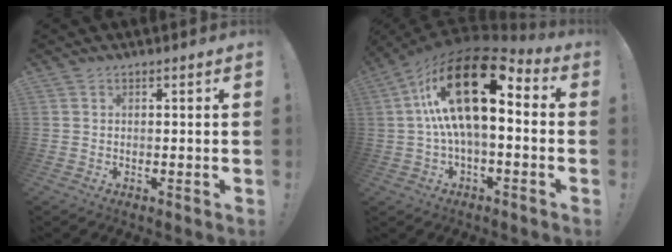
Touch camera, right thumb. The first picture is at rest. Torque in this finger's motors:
{"motor_torque": [1.98, 3.02, 2.33, -0.44, 0.78]}